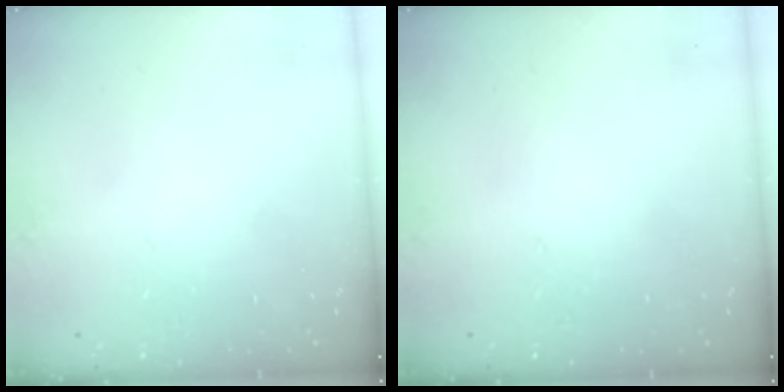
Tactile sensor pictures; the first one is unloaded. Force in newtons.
{"total": 0.0}